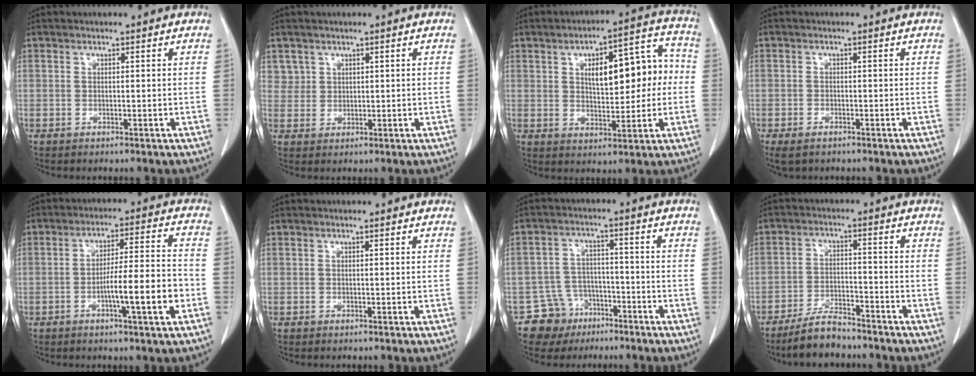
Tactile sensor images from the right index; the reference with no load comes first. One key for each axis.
{"total": 2.6, "fx": 1.6, "fy": 2.1, "fz": -0.3, "tx": 0.021, "ty": 0.004, "tz": 0.023}
{"total": 12.4, "fx": 1.4, "fy": 5.0, "fz": 11.2, "tx": -0.151, "ty": 0.041, "tz": 0.029}
{"total": 3.2, "fx": -2.3, "fy": 1.5, "fz": 1.7, "tx": -0.033, "ty": -0.007, "tz": -0.033}
{"total": 10.1, "fx": -3.3, "fy": 0.3, "fz": 9.5, "tx": -0.152, "ty": 0.005, "tz": -0.053}
{"total": 0.0}
{"total": 6.9, "fx": -4.4, "fy": 5.3, "fz": -0.2, "tx": 0.012, "ty": 0.018, "tz": -0.072}
{"total": 7.4, "fx": -6.6, "fy": 1.8, "fz": 2.7, "tx": -0.052, "ty": -0.007, "tz": -0.118}